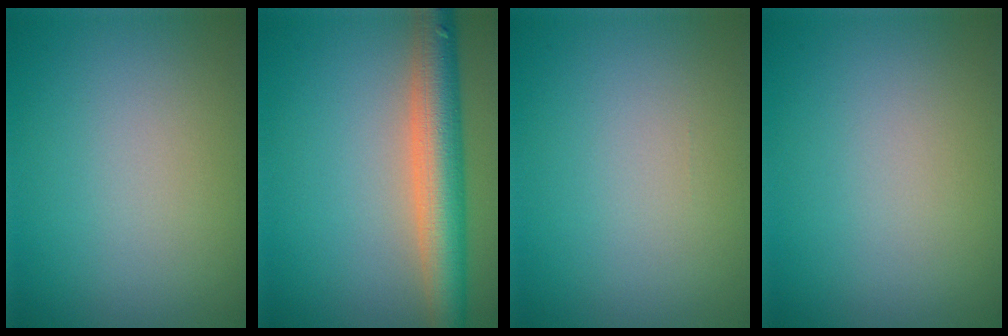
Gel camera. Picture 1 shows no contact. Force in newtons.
{"total": 6.6, "press": 6.6, "slide": 0.4}
{"total": 0.0}
{"total": 0.0}